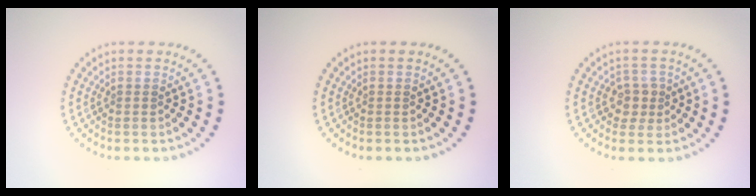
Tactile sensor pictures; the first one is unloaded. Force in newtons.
{"total": 0.0}
{"total": 2.0, "press": 1.6, "slide": 1.1}